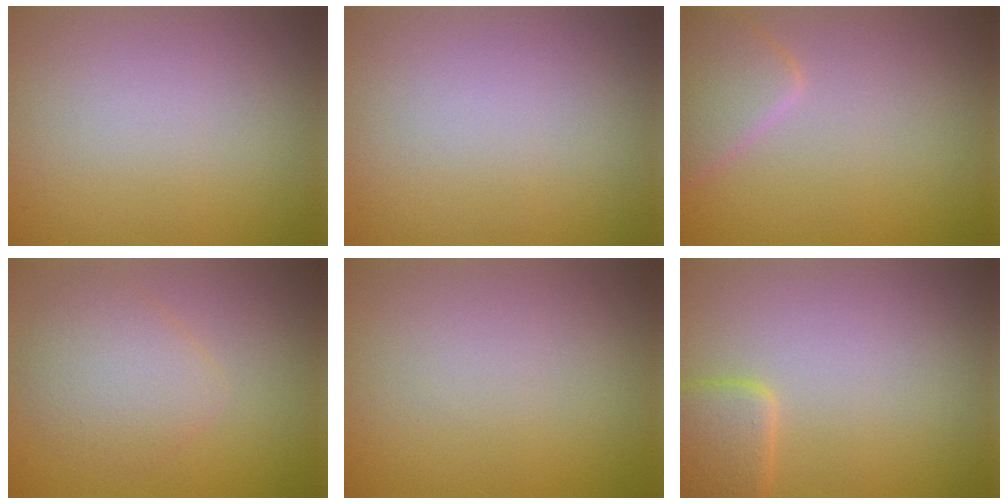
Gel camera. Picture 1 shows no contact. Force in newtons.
{"total": 0.0}
{"total": 2.7, "press": 2.7, "slide": 0.1}
{"total": 3.4, "press": 3.4, "slide": 0.1}
{"total": 0.0}
{"total": 2.5, "press": 2.5, "slide": 0.1}